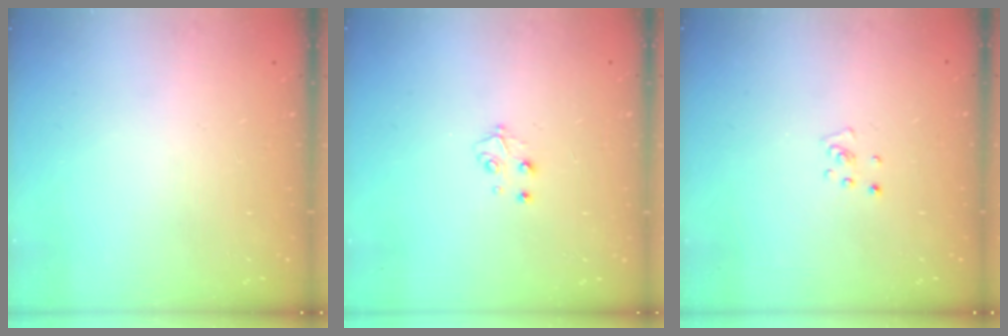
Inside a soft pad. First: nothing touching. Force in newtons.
{"total": 3.4, "press": 3.4, "slide": 0.4}
{"total": 2.2, "press": 2.2, "slide": 0.2}